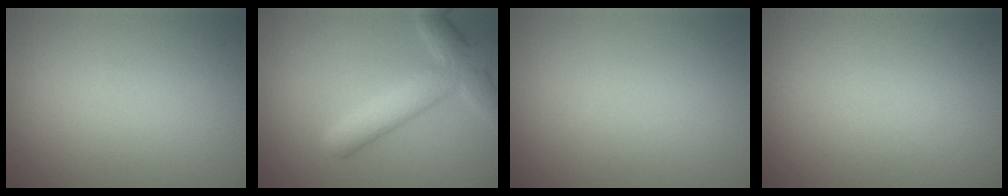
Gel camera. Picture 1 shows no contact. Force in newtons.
{"total": 5.1, "press": 5.1, "slide": 0.2}
{"total": 0.0}
{"total": 0.0}